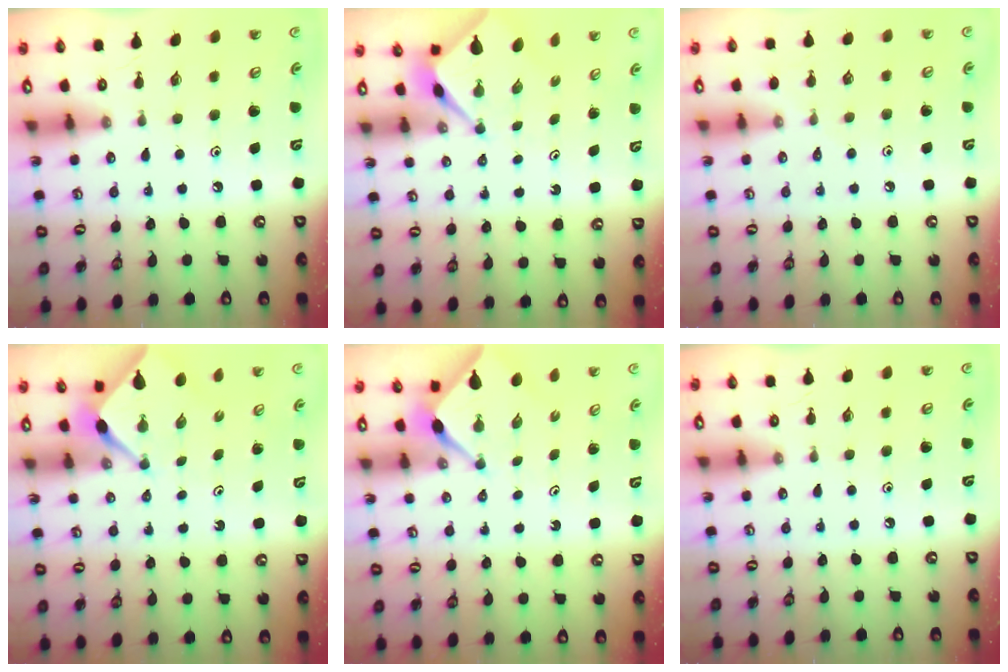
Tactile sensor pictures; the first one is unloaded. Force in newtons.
{"total": 2.5, "press": 2.5, "slide": 0.2}
{"total": 2.5, "press": 2.5, "slide": 0.5}
{"total": 2.2, "press": 2.2, "slide": 0.3}
{"total": 2.2, "press": 2.2, "slide": 0.3}
{"total": 0.0}